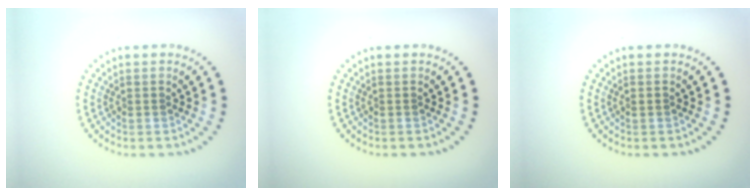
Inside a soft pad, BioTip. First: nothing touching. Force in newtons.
{"total": 0.0}
{"total": 0.7, "press": 0.7, "slide": 0.1}